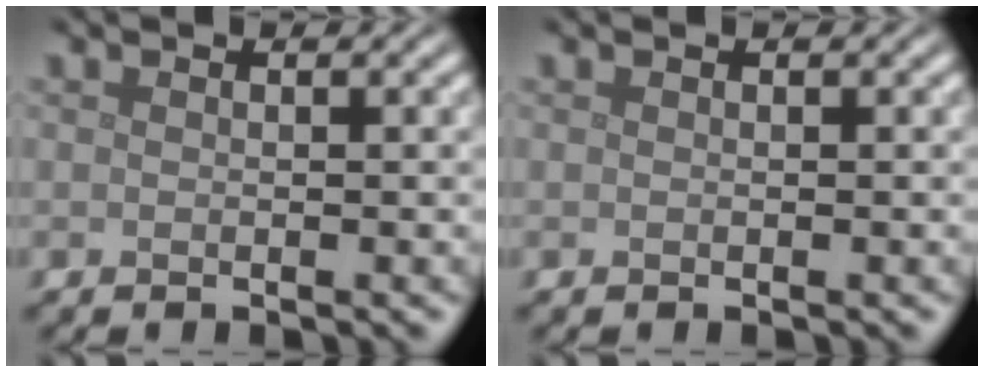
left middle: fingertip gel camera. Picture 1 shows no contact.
{"total": 0.0}